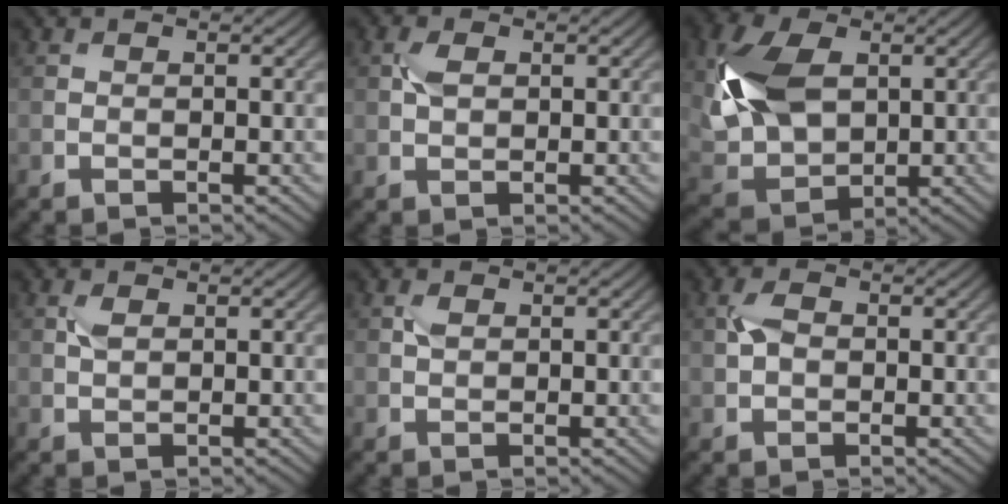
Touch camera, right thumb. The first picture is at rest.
{"total": 2.0, "force": [0.5, 1.3, 1.5], "torque": [-0.038, 0.002, 0.009]}
{"total": 12.0, "force": [2.5, 8.0, 8.6], "torque": [-0.224, 0.007, 0.044]}
{"total": 1.6, "force": [0.6, 0.9, 1.2], "torque": [-0.031, 0.001, 0.012]}
{"total": 1.3, "force": [0.4, 0.8, 0.9], "torque": [-0.022, 0.001, 0.009]}
{"total": 2.7, "force": [0.3, 1.9, 1.9], "torque": [-0.044, 0.004, 0.004]}